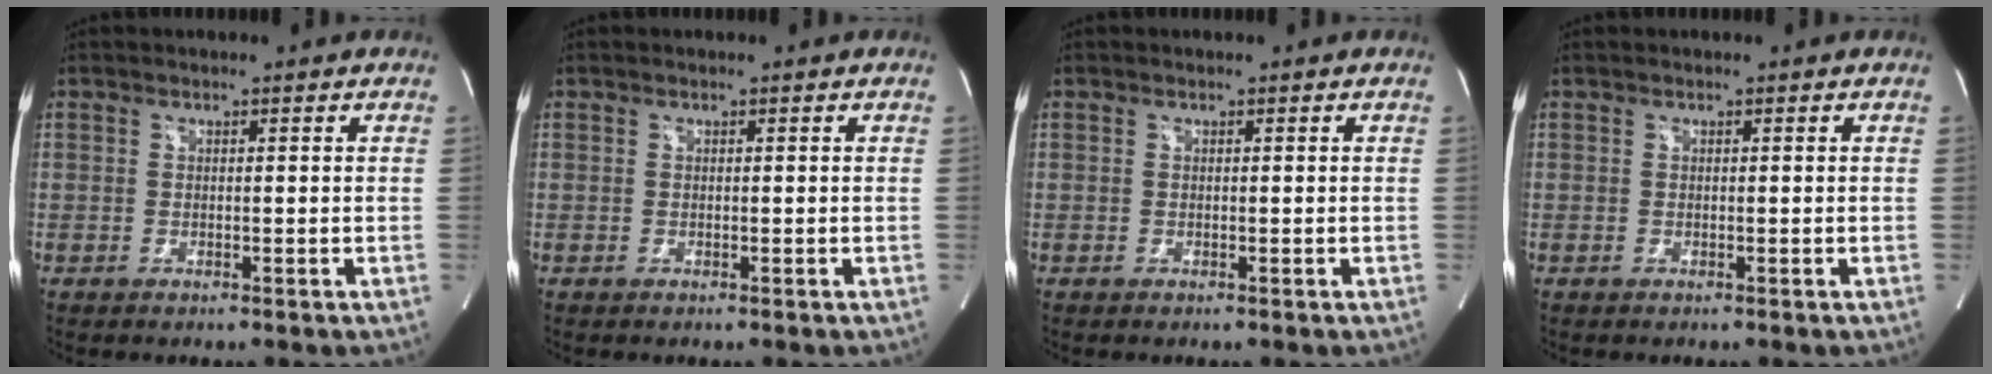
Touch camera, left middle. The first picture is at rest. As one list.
[{"total": 0.0}, {"total": 0.0}, {"total": 0.0}]